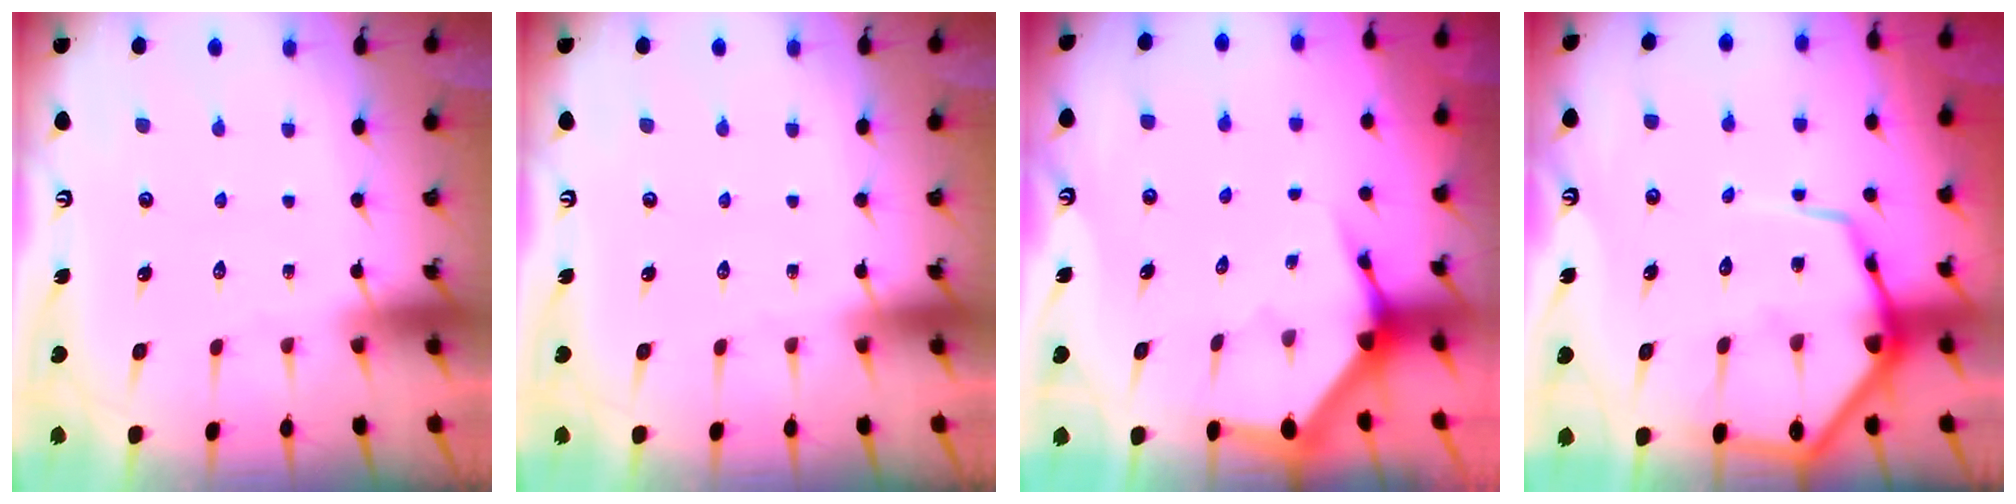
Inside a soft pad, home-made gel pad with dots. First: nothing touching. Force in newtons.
{"total": 0.0}
{"total": 3.7, "press": 3.7, "slide": 0.4}
{"total": 12.9, "press": 12.9, "slide": 1.3}